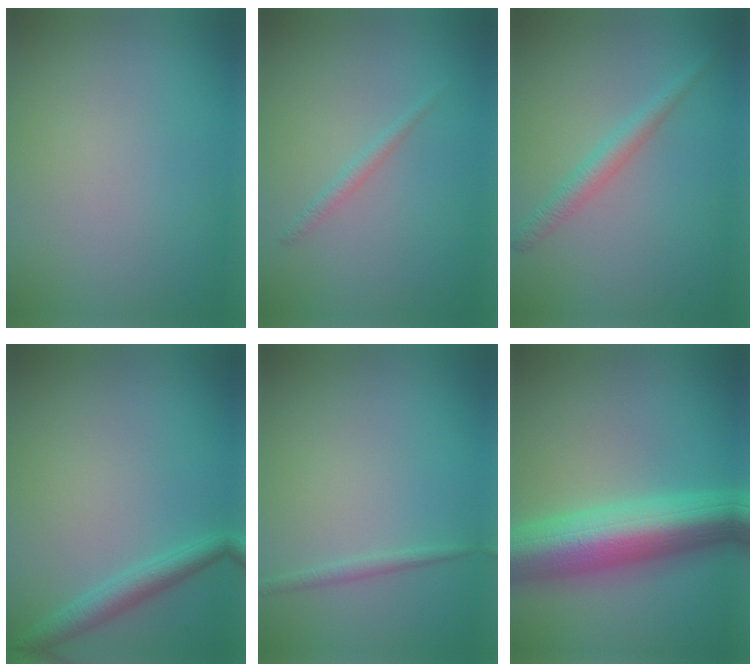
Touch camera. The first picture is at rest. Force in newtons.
{"total": 1.0, "press": 1.0, "slide": 0.1}
{"total": 2.1, "press": 2.1, "slide": 0.1}
{"total": 2.5, "press": 2.5, "slide": 0.1}
{"total": 0.9, "press": 0.9, "slide": 0.1}
{"total": 11.2, "press": 11.2, "slide": 0.3}